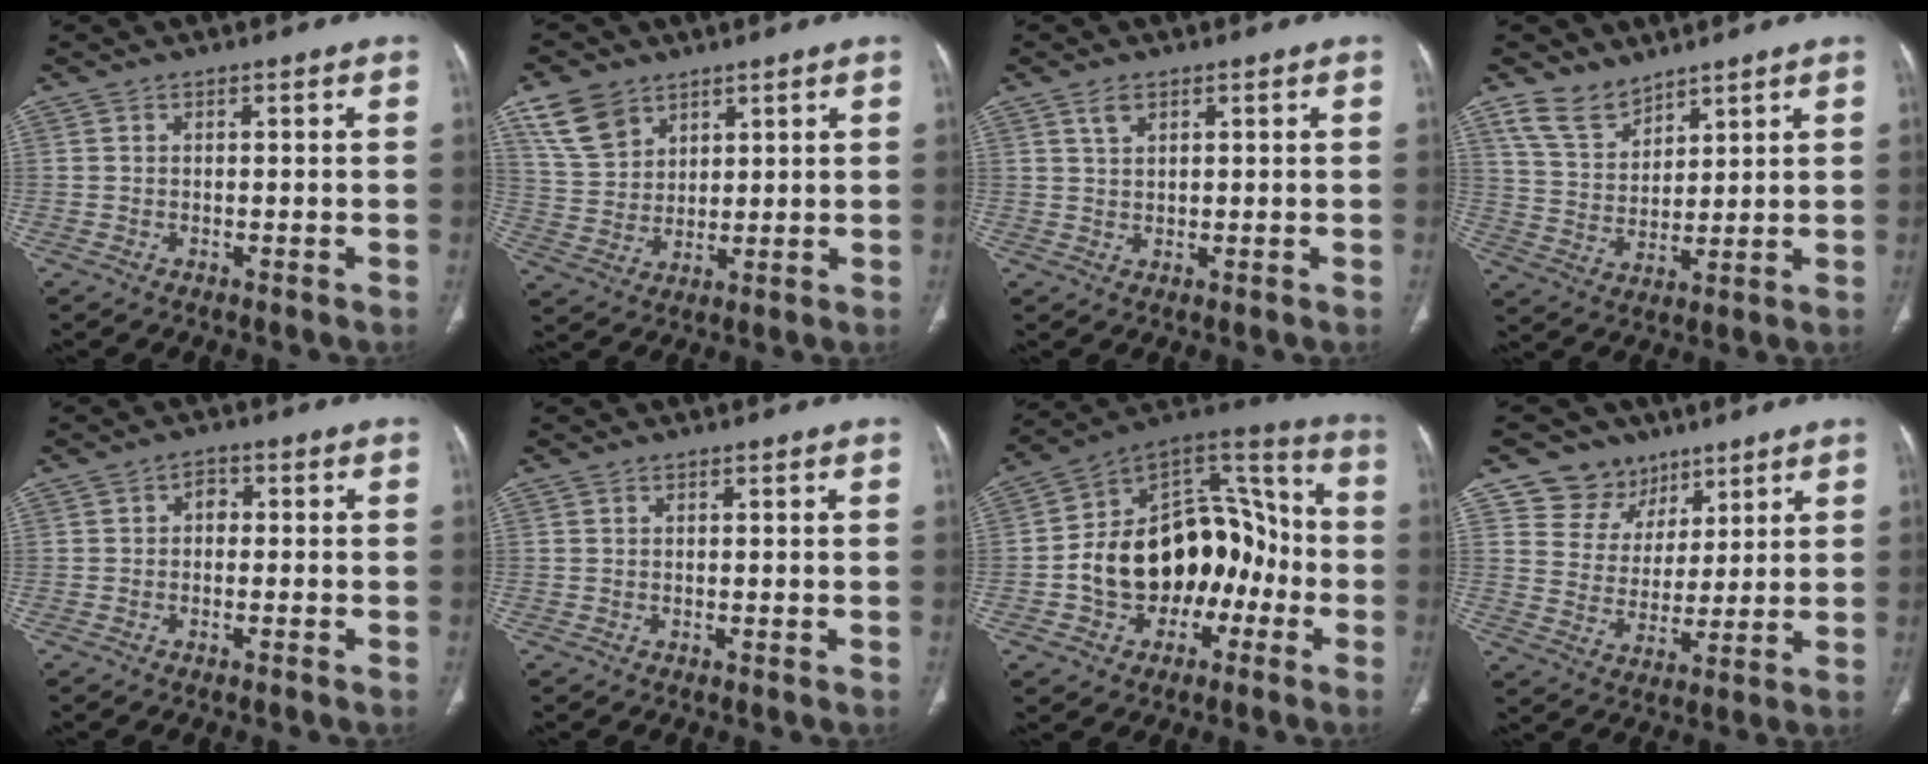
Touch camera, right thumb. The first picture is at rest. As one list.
[{"total": 9.5, "force": [5.8, 6.5, 3.9], "torque": [-0.060, -0.020, 0.122]}, {"total": 2.6, "force": [1.5, 1.4, 1.6], "torque": [-0.030, -0.006, 0.034]}, {"total": 7.6, "force": [6.1, 4.0, 2.4], "torque": [-0.031, -0.037, 0.132]}, {"total": 0.5, "force": [0.0, 0.3, 0.4], "torque": [-0.010, 0.001, 0.000]}, {"total": 0.0}, {"total": 20.7, "force": [-5.0, 14.6, 13.8], "torque": [-0.170, 0.070, -0.074]}, {"total": 9.7, "force": [6.2, 7.4, 0.8], "torque": [0.029, -0.040, 0.117]}]